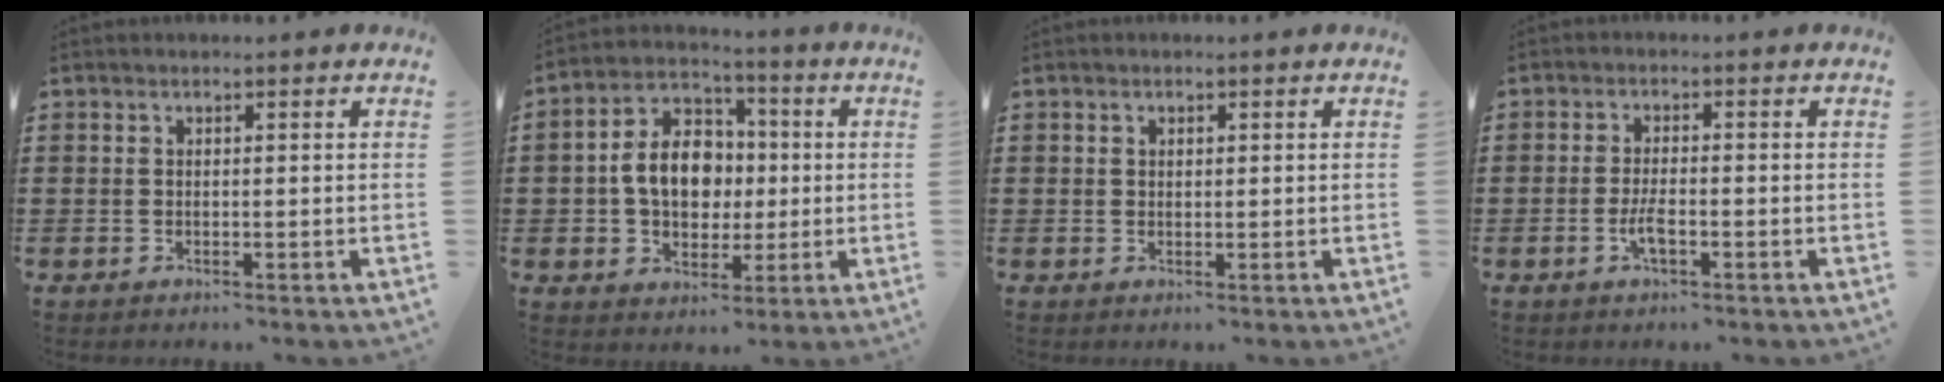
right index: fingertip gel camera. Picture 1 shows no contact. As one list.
[{"total": 9.9, "force": [-0.3, 7.3, 6.6], "torque": [-0.150, 0.018, -0.010]}, {"total": 0.8, "force": [0.4, 0.7, 0.2], "torque": [-0.005, 0.003, 0.008]}, {"total": 3.1, "force": [-1.2, 0.8, 2.8], "torque": [-0.062, -0.005, -0.025]}]